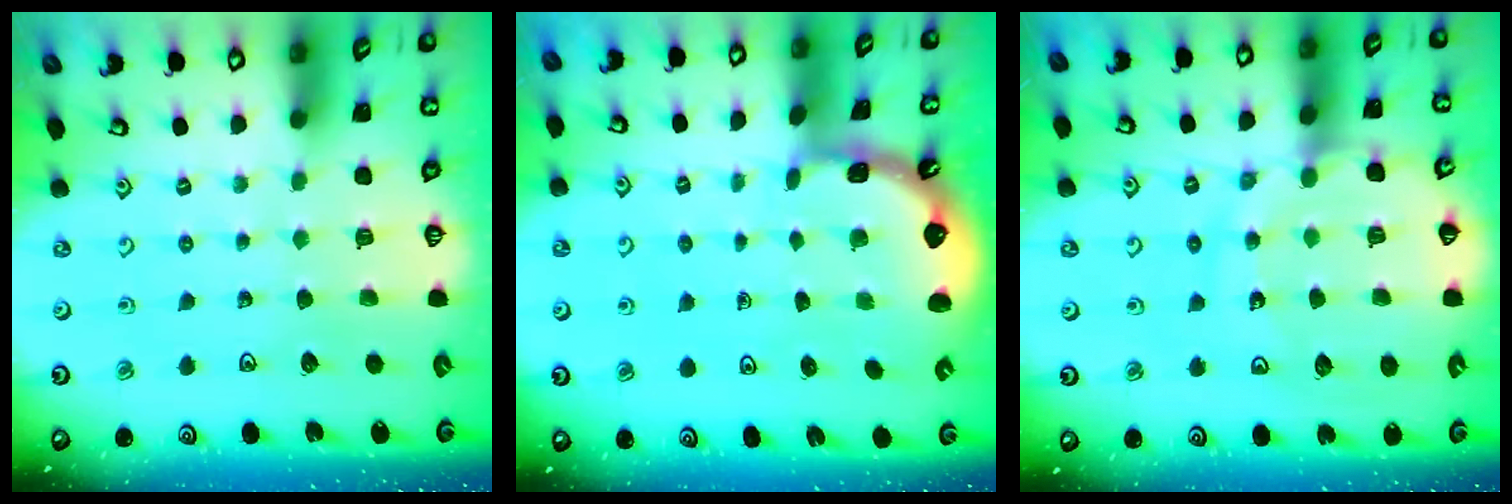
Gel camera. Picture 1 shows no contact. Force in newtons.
{"total": 1.2, "press": 1.1, "slide": 0.1}
{"total": 14.4, "press": 14.3, "slide": 1.7}